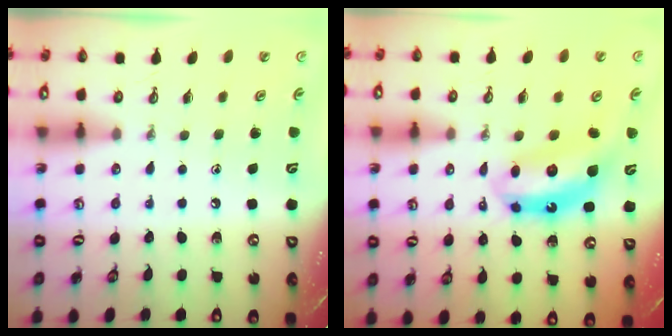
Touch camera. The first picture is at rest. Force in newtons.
{"total": 10.4, "press": 10.4, "slide": 0.9}